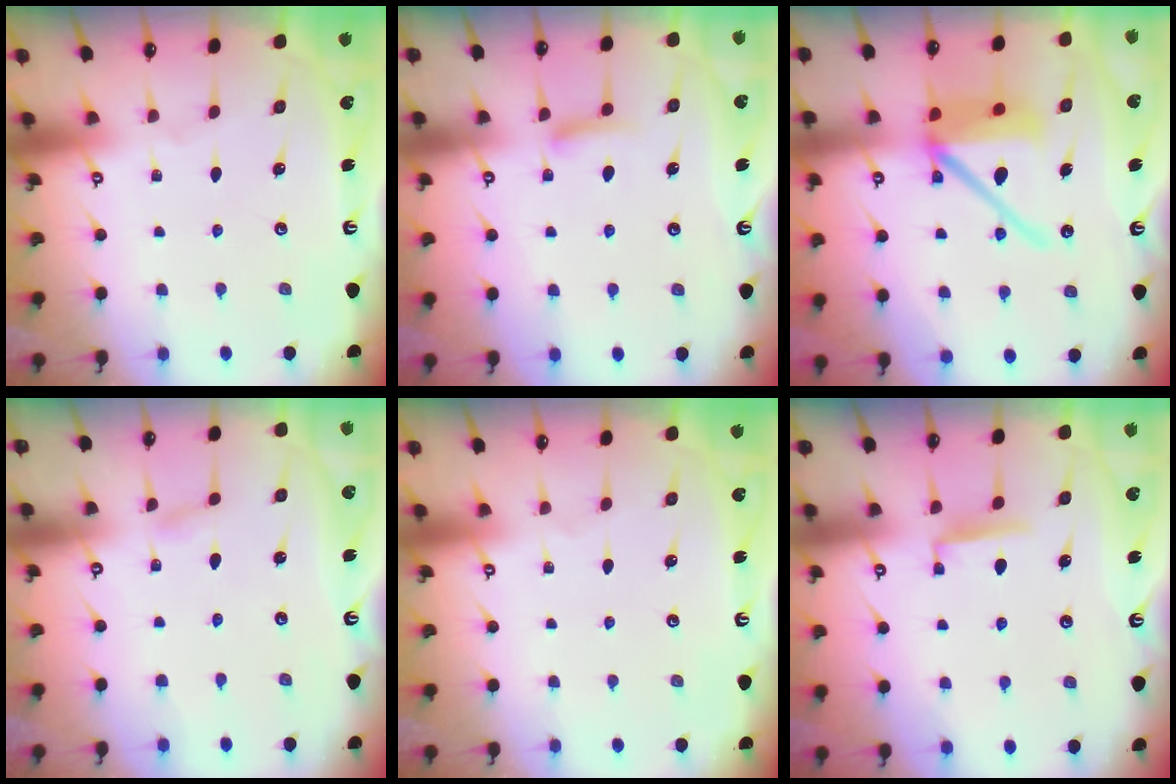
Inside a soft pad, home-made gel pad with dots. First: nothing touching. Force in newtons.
{"total": 6.8, "press": 6.7, "slide": 0.9}
{"total": 15.2, "press": 15.1, "slide": 2.1}
{"total": 0.9, "press": 0.9, "slide": 0.1}
{"total": 0.0}
{"total": 4.7, "press": 4.7, "slide": 0.7}